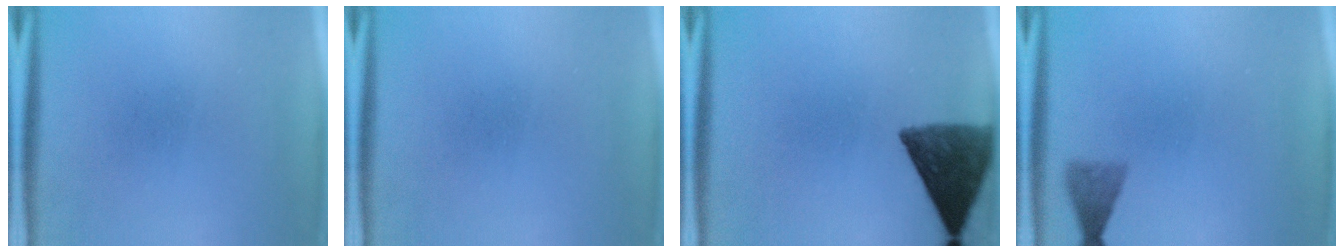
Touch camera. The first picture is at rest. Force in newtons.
{"total": 0.0}
{"total": 10.7}
{"total": 2.5}